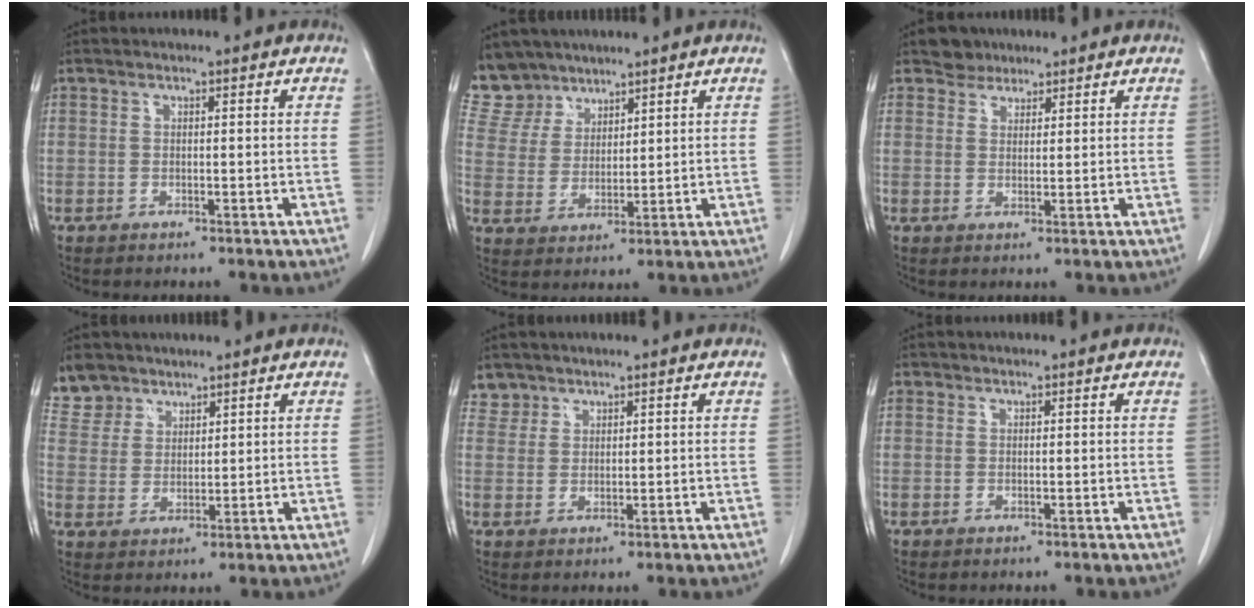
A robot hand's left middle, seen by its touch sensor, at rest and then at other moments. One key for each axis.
{"total": 8.0, "fx": 6.9, "fy": 4.1, "fz": 0.2, "tx": -0.007, "ty": 0.008, "tz": 0.146}
{"total": 2.8, "fx": 2.3, "fy": 1.6, "fz": 0.0, "tx": -0.001, "ty": 0.008, "tz": 0.036}
{"total": 5.9, "fx": 4.7, "fy": 3.5, "fz": 0.1, "tx": 0.004, "ty": 0.004, "tz": 0.096}
{"total": 2.5, "fx": 2.0, "fy": 1.4, "fz": -0.5, "tx": 0.017, "ty": 0.006, "tz": 0.036}
{"total": 0.7, "fx": 0.3, "fy": 0.6, "fz": 0.2, "tx": 0.003, "ty": 0.007, "tz": 0.005}